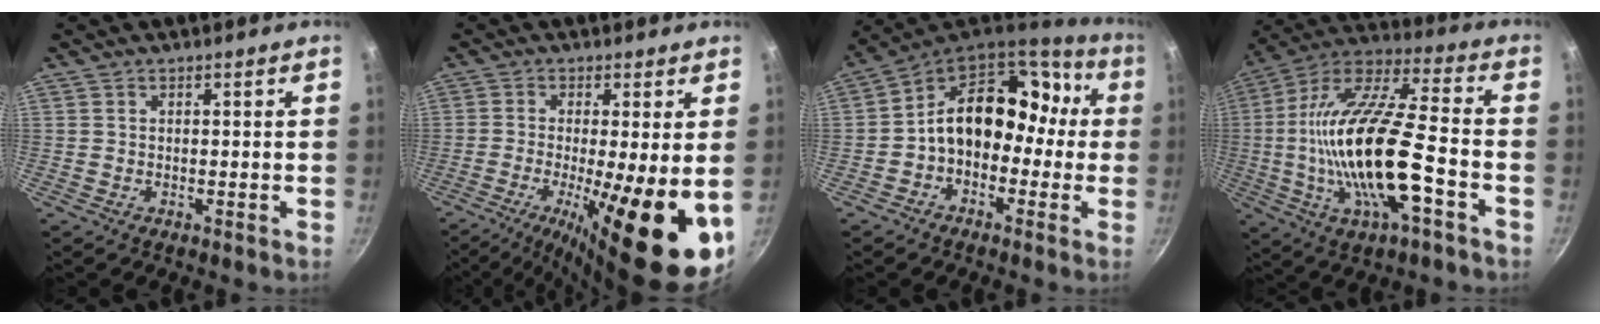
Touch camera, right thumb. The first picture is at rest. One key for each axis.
{"total": 17.9, "fx": -4.4, "fy": 4.0, "fz": 16.9, "tx": -0.259, "ty": -0.012, "tz": -0.064}
{"total": 16.8, "fx": 0.0, "fy": 12.7, "fz": 11.0, "tx": -0.116, "ty": 0.069, "tz": -0.018}
{"total": 23.7, "fx": -4.8, "fy": 7.8, "fz": 21.8, "tx": -0.416, "ty": 0.024, "tz": -0.096}